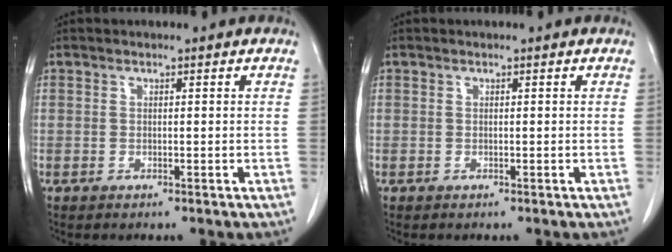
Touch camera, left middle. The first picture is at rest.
{"total": 0.0}